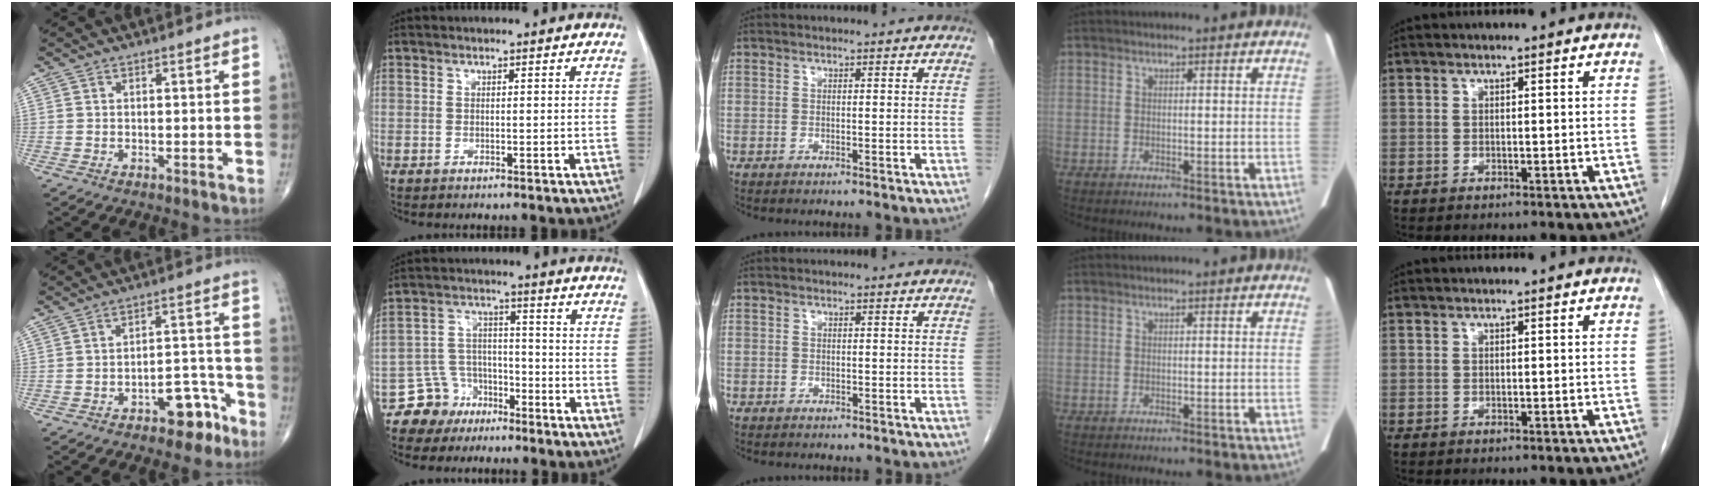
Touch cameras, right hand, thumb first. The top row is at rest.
{"thumb": {"total": 7.7, "force": [-4.7, 3.9, 4.7], "torque": [-0.043, 0.053, -0.064]}, "index": {"total": 6.7, "force": [-4.7, 4.8, 0.0], "torque": [0.009, 0.016, -0.085]}, "middle": {"total": 0.8, "force": [-0.6, 0.6, 0.0], "torque": [-0.005, 0.004, -0.010]}}